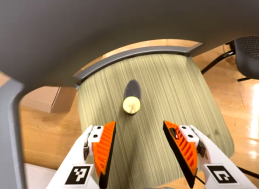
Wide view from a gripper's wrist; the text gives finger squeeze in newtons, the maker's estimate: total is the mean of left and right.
{"total": 0.0}